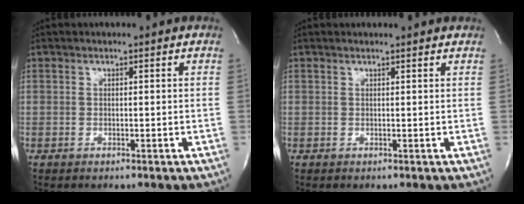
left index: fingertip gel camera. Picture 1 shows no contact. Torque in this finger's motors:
{"motor_torque": [0.15, -0.08, -0.03, 0.00]}